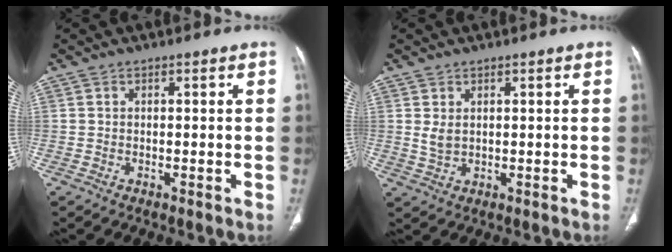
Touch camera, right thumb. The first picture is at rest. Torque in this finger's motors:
{"motor_torque": [-0.05, -0.06, 0.17, 0.19, 0.01]}